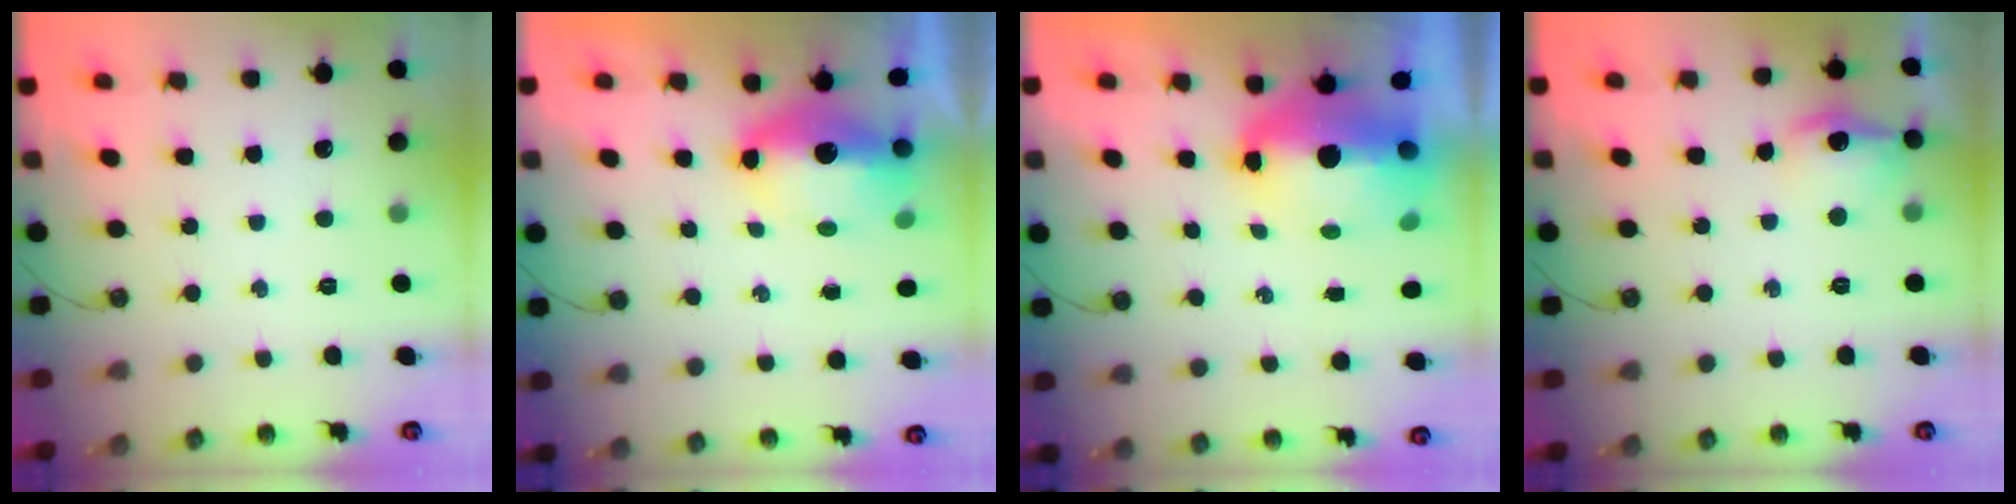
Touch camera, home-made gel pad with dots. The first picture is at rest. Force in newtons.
{"total": 8.4, "press": 8.2, "slide": 1.8}
{"total": 15.1, "press": 12.0, "slide": 9.3}
{"total": 11.1, "press": 11.0, "slide": 0.9}